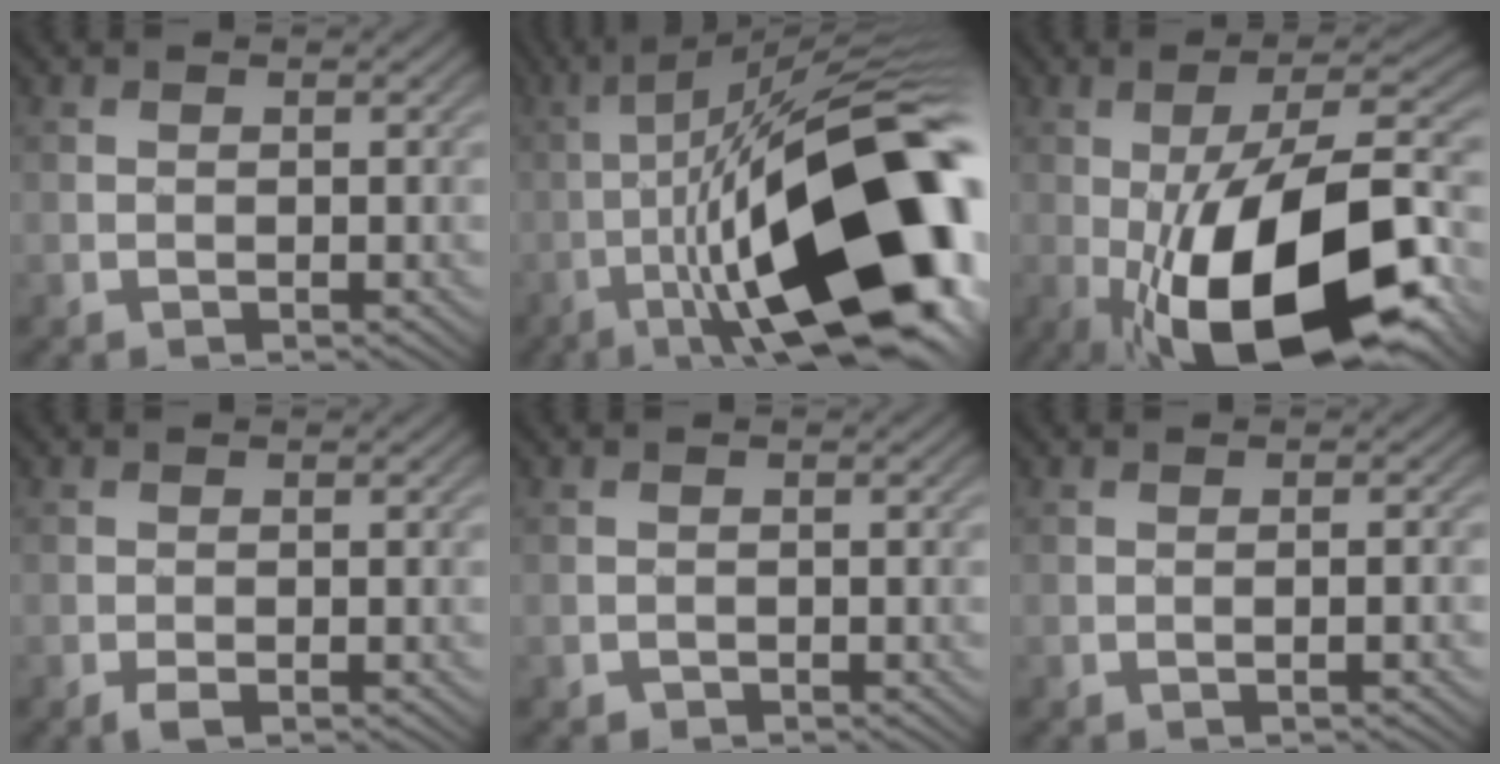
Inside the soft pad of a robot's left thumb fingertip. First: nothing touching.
{"total": 21.3, "force": [-5.3, 6.7, 19.5], "torque": [-0.313, 0.016, -0.080]}
{"total": 18.7, "force": [-5.7, 7.2, 16.2], "torque": [-0.262, 0.005, -0.094]}
{"total": 1.0, "force": [-0.6, 0.3, 0.7], "torque": [-0.020, -0.003, -0.012]}
{"total": 0.5, "force": [-0.4, 0.3, 0.0], "torque": [-0.001, -0.004, -0.007]}
{"total": 1.0, "force": [-0.2, 0.1, 1.0], "torque": [-0.017, 0.003, -0.006]}